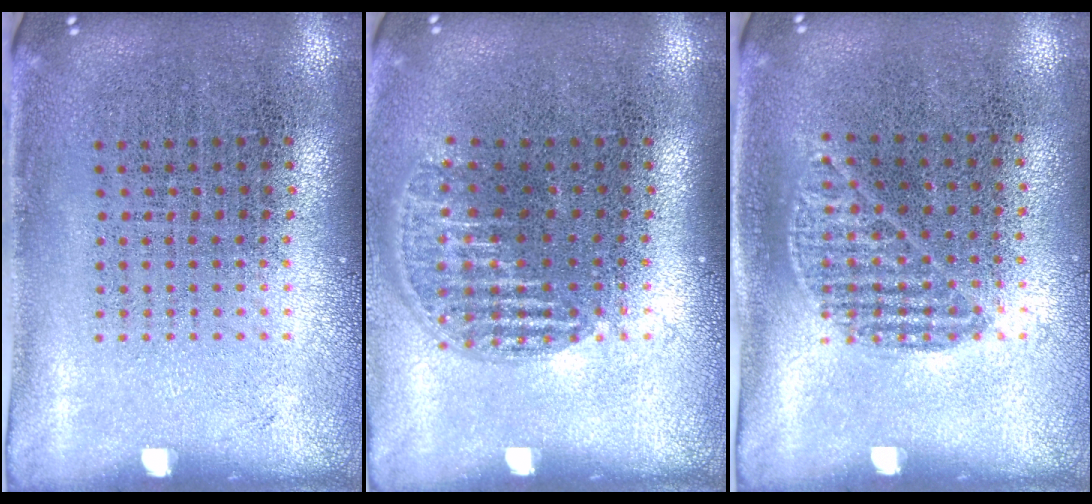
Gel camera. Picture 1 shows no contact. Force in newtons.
{"total": 1.2, "press": 1.0, "slide": 0.5}
{"total": 1.0, "press": 0.7, "slide": 0.7}